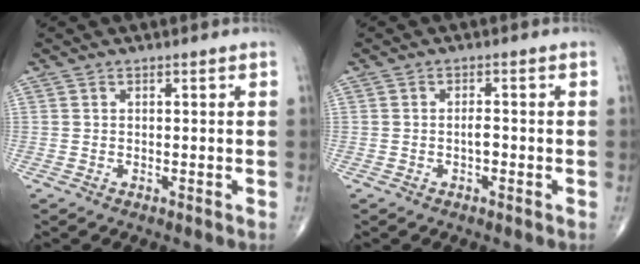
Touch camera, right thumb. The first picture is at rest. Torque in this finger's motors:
{"motor_torque": [2.84, 2.16, 0.83, -0.77, 0.44]}